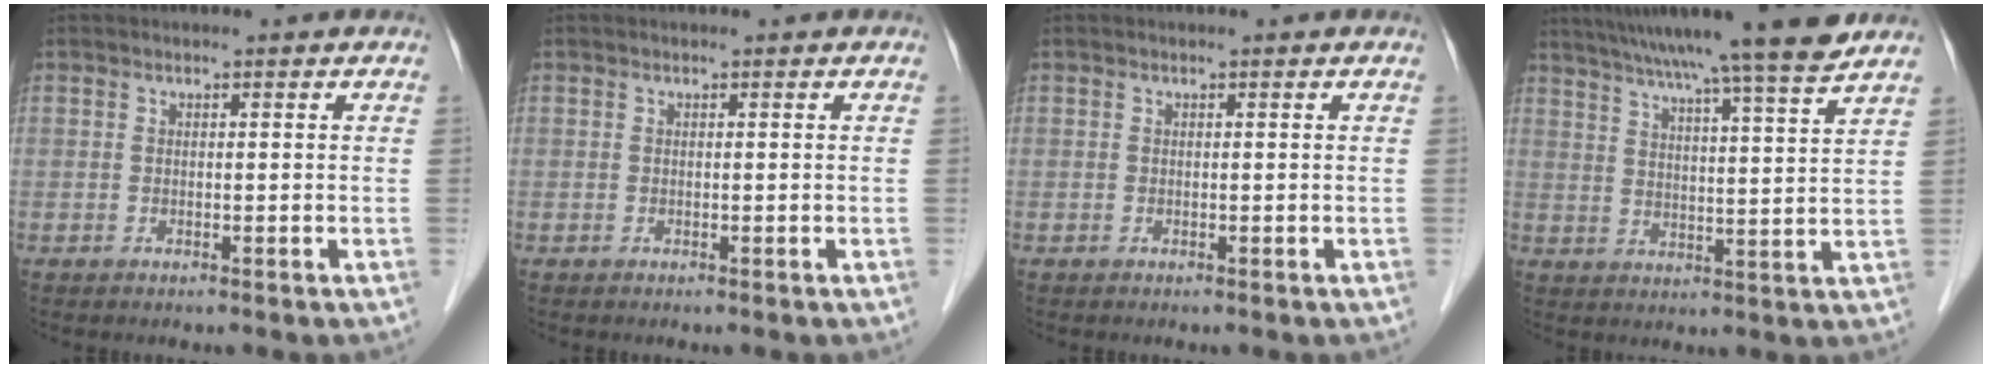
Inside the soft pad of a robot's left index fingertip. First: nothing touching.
{"total": 0.0}
{"total": 0.0}
{"total": 18.3, "force": [15.5, -0.8, 9.8], "torque": [-0.162, 0.007, 0.220]}